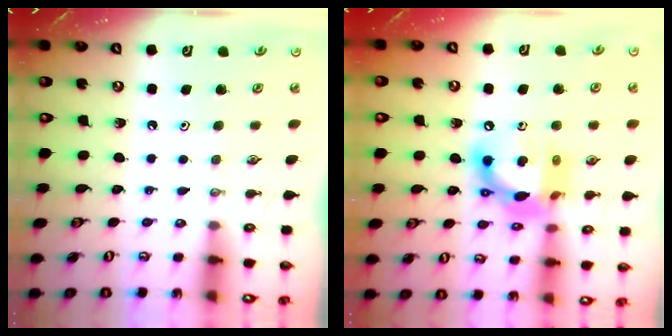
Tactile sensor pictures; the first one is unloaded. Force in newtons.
{"total": 14.7, "press": 14.7, "slide": 0.9}